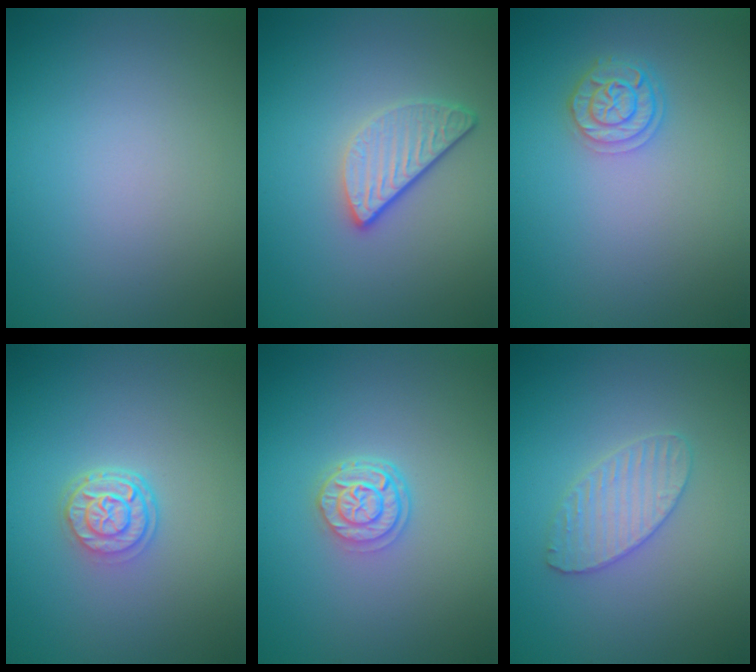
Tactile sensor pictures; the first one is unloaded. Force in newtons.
{"total": 2.9, "press": 2.3, "slide": 1.7}
{"total": 2.5, "press": 2.1, "slide": 1.3}
{"total": 2.8, "press": 2.1, "slide": 1.8}
{"total": 2.7, "press": 2.2, "slide": 1.5}
{"total": 2.6, "press": 2.6, "slide": 0.2}